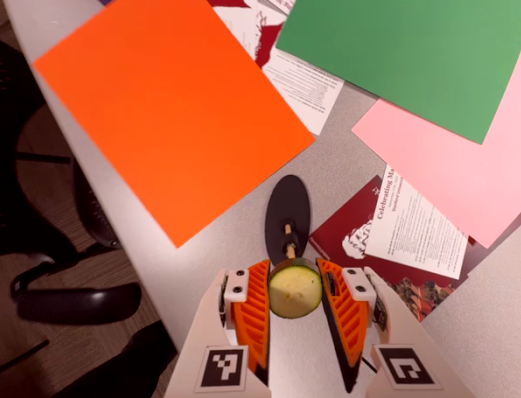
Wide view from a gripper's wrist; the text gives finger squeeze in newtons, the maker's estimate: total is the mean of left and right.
{"total": 10.0, "left": 10.1, "right": 9.8}